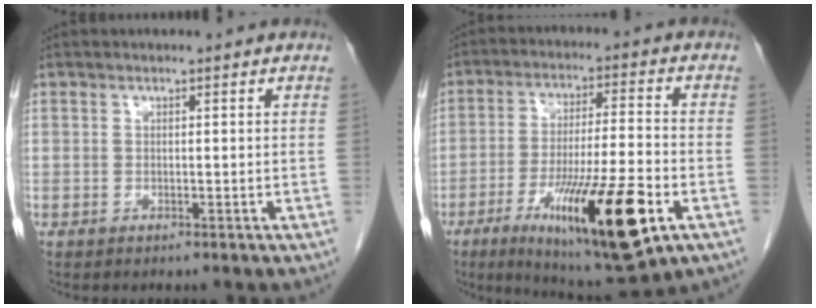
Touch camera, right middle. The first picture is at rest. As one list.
[{"total": 18.8, "force": [-7.8, 2.2, 16.9], "torque": [-0.279, -0.030, -0.119]}]